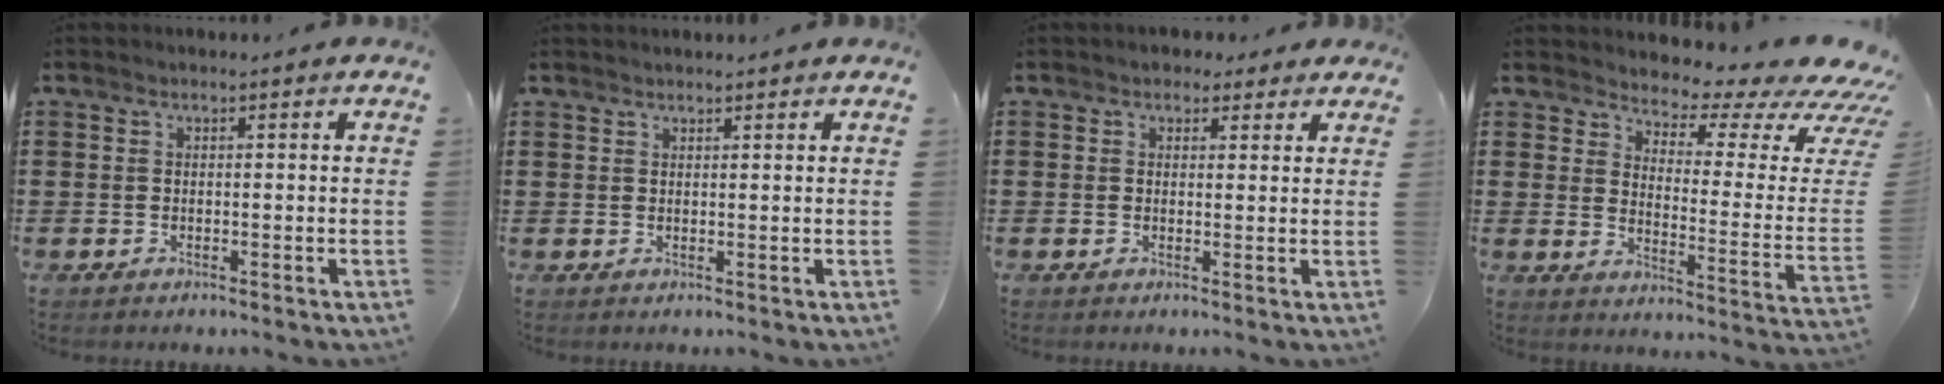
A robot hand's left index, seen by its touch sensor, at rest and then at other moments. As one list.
[{"total": 1.0, "force": [1.0, 0.1, 0.1], "torque": [-0.003, 0.000, 0.019]}, {"total": 2.2, "force": [1.4, 1.6, 0.3], "torque": [-0.007, 0.008, 0.024]}, {"total": 4.5, "force": [3.8, 1.3, 2.1], "torque": [-0.048, -0.041, 0.058]}]